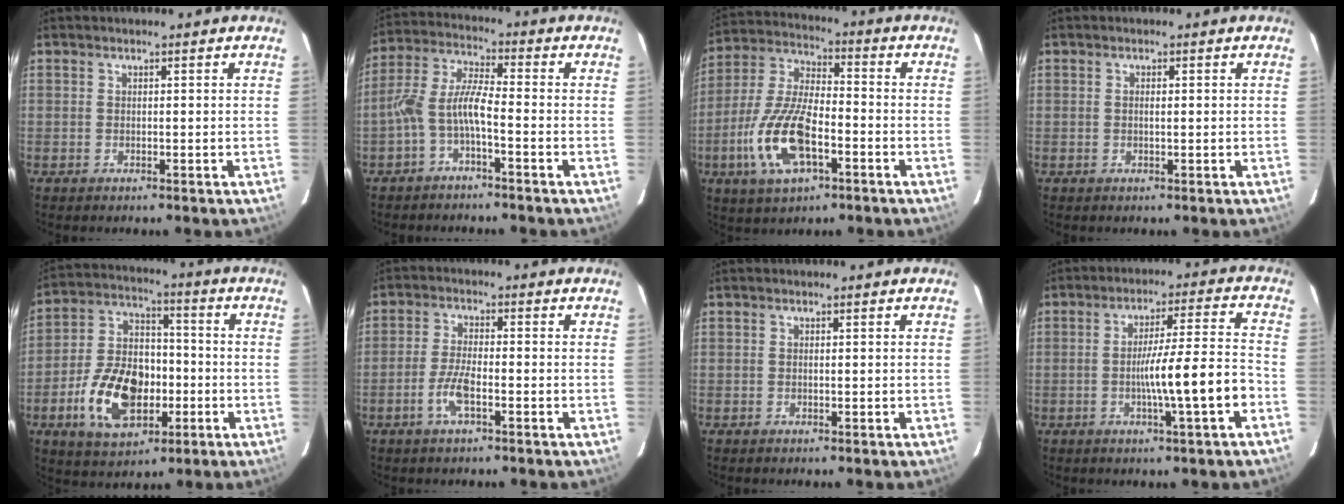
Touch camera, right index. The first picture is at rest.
{"total": 6.4, "force": [-2.8, 1.3, 5.6], "torque": [-0.134, 0.016, -0.056]}
{"total": 15.4, "force": [-5.7, 6.4, 12.8], "torque": [-0.280, -0.008, -0.106]}
{"total": 0.8, "force": [0.1, 0.2, 0.8], "torque": [-0.015, 0.002, 0.001]}
{"total": 16.3, "force": [-5.3, 10.2, 11.5], "torque": [-0.240, 0.011, -0.081]}
{"total": 5.1, "force": [-2.4, 1.2, 4.3], "torque": [-0.096, -0.002, -0.048]}
{"total": 0.0}
{"total": 10.4, "force": [-3.5, -0.8, 9.8], "torque": [-0.152, -0.007, -0.052]}